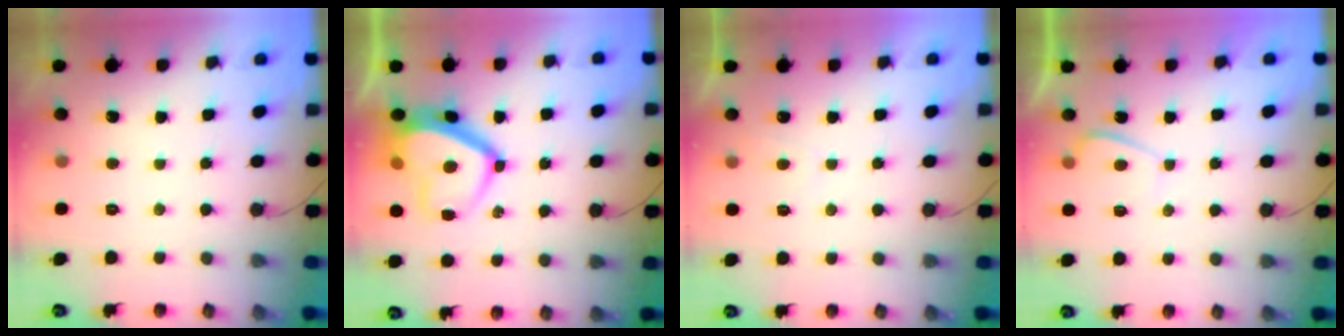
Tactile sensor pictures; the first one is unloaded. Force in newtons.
{"total": 12.6, "press": 12.6, "slide": 1.5}
{"total": 1.1, "press": 0.9, "slide": 0.5}
{"total": 1.8, "press": 1.7, "slide": 0.6}